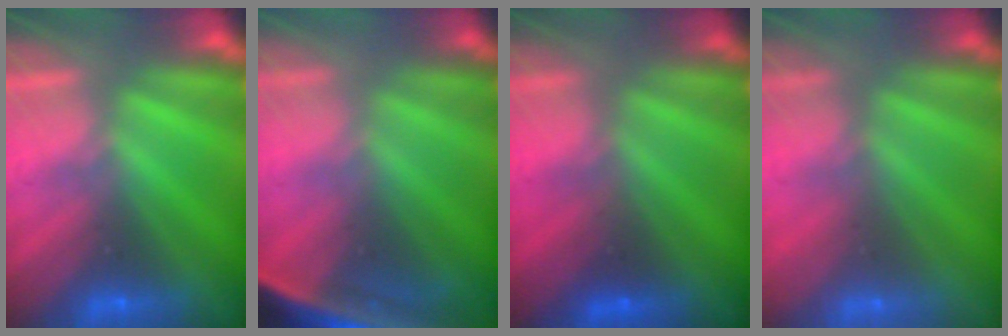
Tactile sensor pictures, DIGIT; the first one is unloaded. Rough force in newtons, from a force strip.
{"total": 7.3}
{"total": 1.5}
{"total": 2.9}